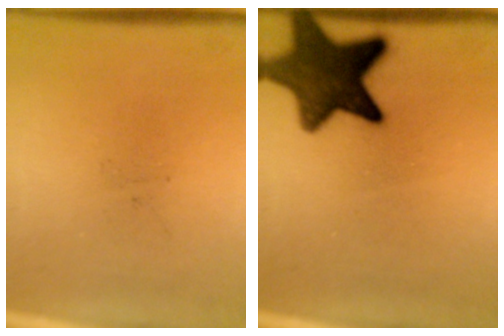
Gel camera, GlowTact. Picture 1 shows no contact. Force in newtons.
{"total": 12.7}